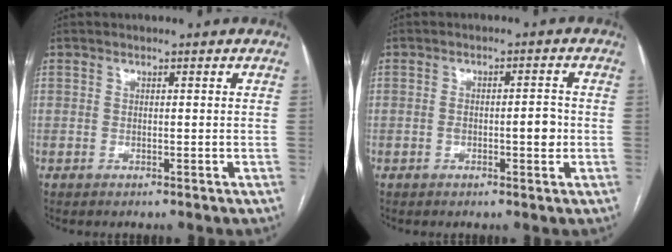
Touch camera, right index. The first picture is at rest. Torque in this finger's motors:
{"motor_torque": [0.54, -0.09, 0.16, 0.06]}